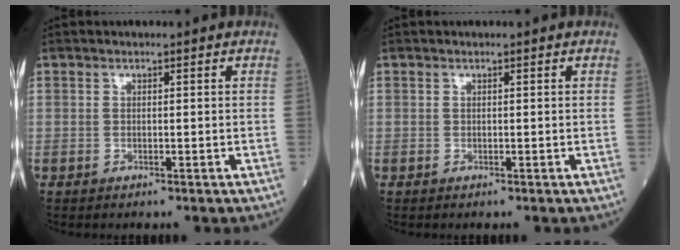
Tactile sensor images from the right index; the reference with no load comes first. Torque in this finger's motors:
{"motor_torque": [0.01, 0.01, -0.03, 0.01]}